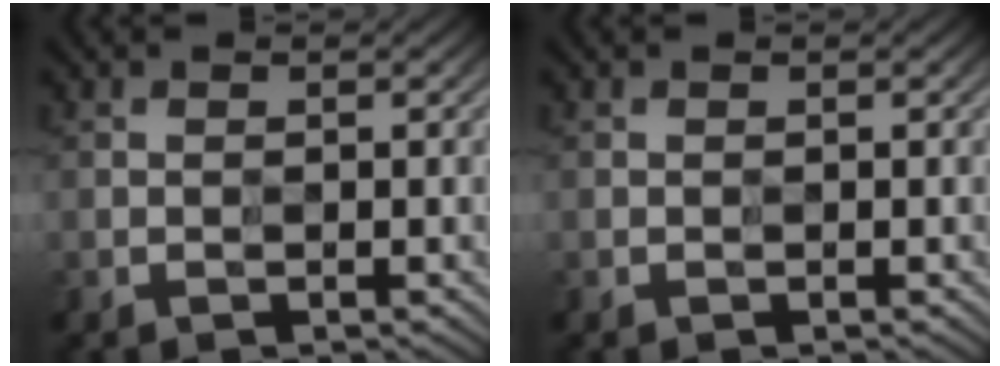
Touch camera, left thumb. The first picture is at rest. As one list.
[{"total": 0.0}]